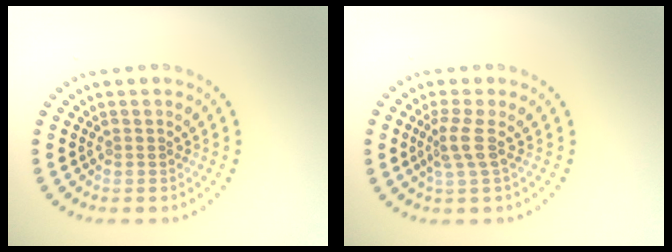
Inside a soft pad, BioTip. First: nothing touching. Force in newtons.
{"total": 2.3, "press": 1.6, "slide": 1.6}